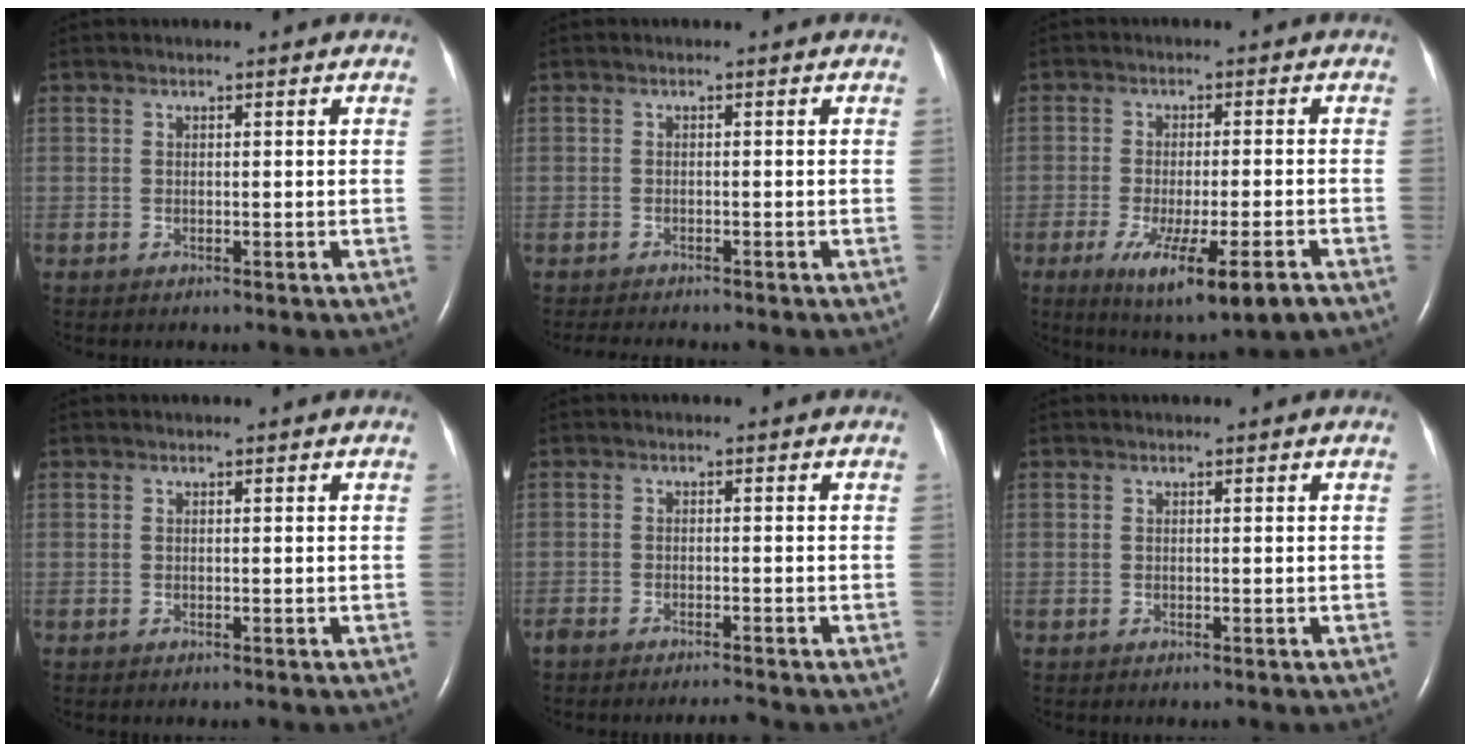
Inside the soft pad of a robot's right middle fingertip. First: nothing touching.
{"total": 4.0, "force": [-3.7, 0.3, 1.5], "torque": [-0.021, -0.009, -0.053]}
{"total": 11.2, "force": [-6.2, 1.2, 9.2], "torque": [-0.149, -0.029, -0.091]}
{"total": 0.0}
{"total": 2.7, "force": [-2.6, -0.1, 0.9], "torque": [-0.018, -0.008, -0.045]}
{"total": 0.0}